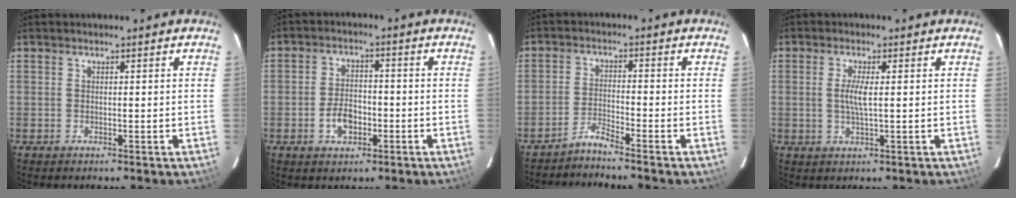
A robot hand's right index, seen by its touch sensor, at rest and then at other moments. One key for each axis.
{"total": 5.6, "fx": -2.2, "fy": 3.5, "fz": 3.7, "tx": -0.075, "ty": 0.009, "tz": -0.034}
{"total": 3.1, "fx": -2.9, "fy": -1.1, "fz": 0.4, "tx": -0.030, "ty": 0.009, "tz": -0.056}
{"total": 3.3, "fx": 0.2, "fy": 0.3, "fz": 3.3, "tx": -0.066, "ty": -0.004, "tz": 0.004}